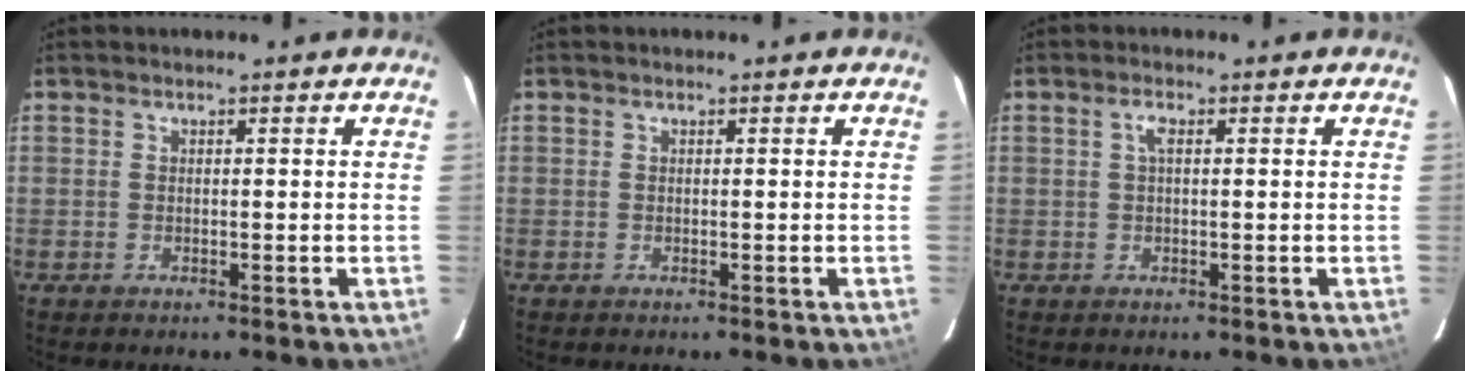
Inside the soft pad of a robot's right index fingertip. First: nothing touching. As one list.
[{"total": 0.0}, {"total": 1.6, "force": [0.4, 0.4, 1.5], "torque": [-0.029, 0.006, 0.004]}]